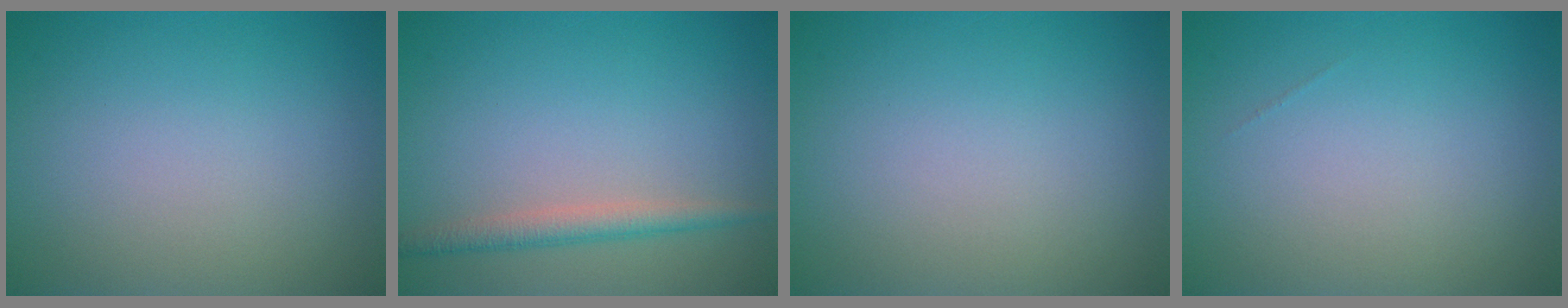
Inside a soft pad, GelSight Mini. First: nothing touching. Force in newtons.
{"total": 2.2, "press": 2.2, "slide": 0.0}
{"total": 0.0}
{"total": 0.0}